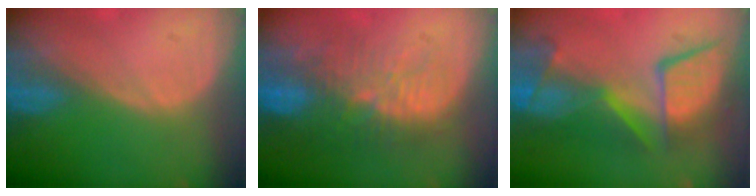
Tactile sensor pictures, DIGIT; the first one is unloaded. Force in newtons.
{"total": 11.3, "press": 9.9, "slide": 5.4}
{"total": 11.0, "press": 10.3, "slide": 3.8}